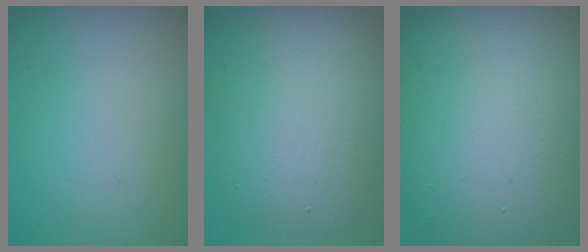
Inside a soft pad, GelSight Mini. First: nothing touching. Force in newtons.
{"total": 8.8, "press": 8.8, "slide": 0.6}
{"total": 18.0, "press": 17.9, "slide": 1.2}